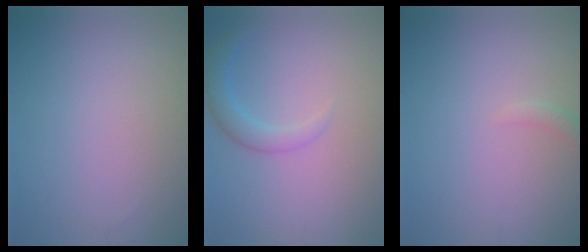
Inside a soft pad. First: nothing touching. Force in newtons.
{"total": 2.2, "press": 2.2, "slide": 0.1}
{"total": 0.9, "press": 0.8, "slide": 0.1}